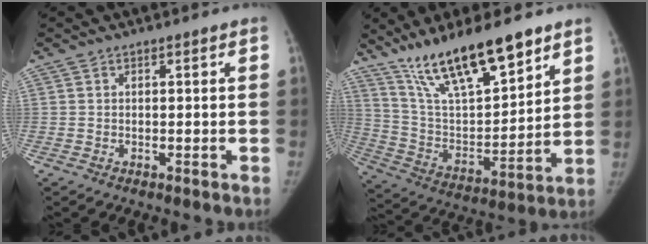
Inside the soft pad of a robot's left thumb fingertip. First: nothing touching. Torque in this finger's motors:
{"motor_torque": [0.09, 0.41, 1.08, -1.69, 0.23]}